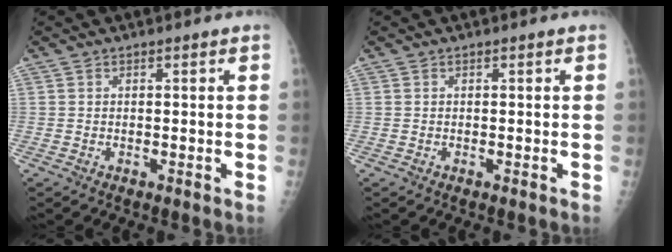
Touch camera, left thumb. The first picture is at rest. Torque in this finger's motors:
{"motor_torque": [0.22, 0.48, -0.12, -0.09, 0.04]}